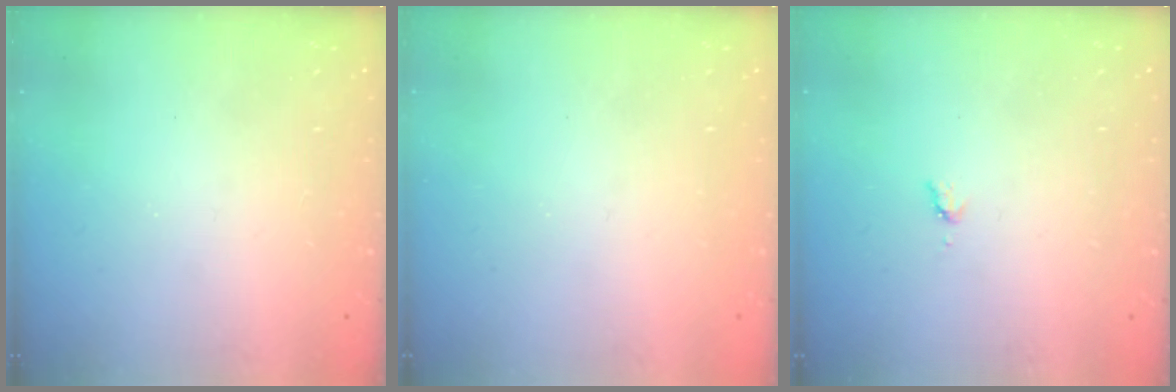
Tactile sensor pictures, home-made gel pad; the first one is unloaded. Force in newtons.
{"total": 0.0}
{"total": 3.4, "press": 3.4, "slide": 0.4}